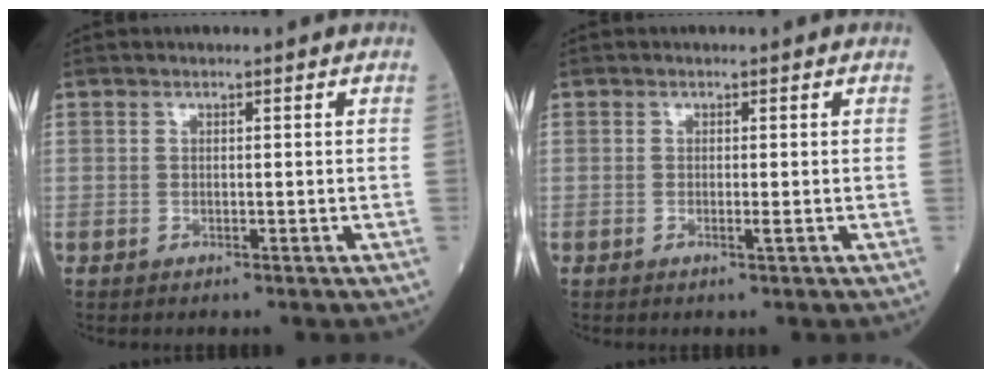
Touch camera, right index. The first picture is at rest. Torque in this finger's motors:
{"motor_torque": [-0.05, 0.00, 0.02, 0.00]}